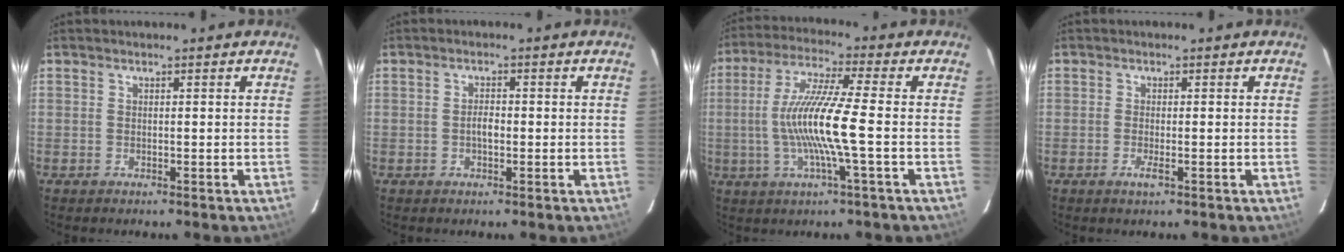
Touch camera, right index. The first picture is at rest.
{"total": 1.9, "force": [-0.4, 0.9, 1.6], "torque": [-0.032, 0.004, -0.008]}
{"total": 12.5, "force": [-1.9, -0.4, 12.3], "torque": [-0.241, -0.002, -0.035]}
{"total": 1.7, "force": [-0.8, 0.2, 1.5], "torque": [-0.031, -0.004, -0.014]}